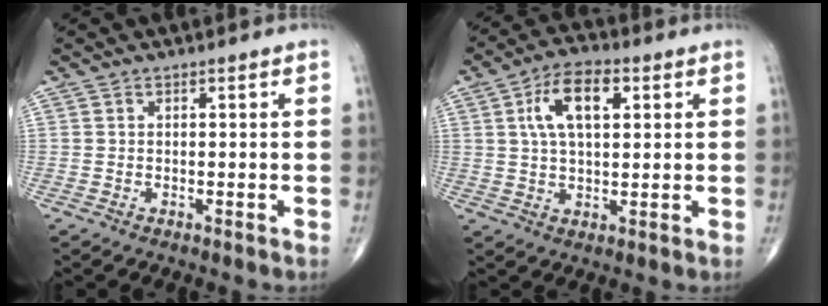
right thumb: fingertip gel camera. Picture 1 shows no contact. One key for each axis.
{"total": 10.2, "fx": 3.1, "fy": 5.1, "fz": 8.3, "tx": -0.141, "ty": 0.007, "tz": 0.052}